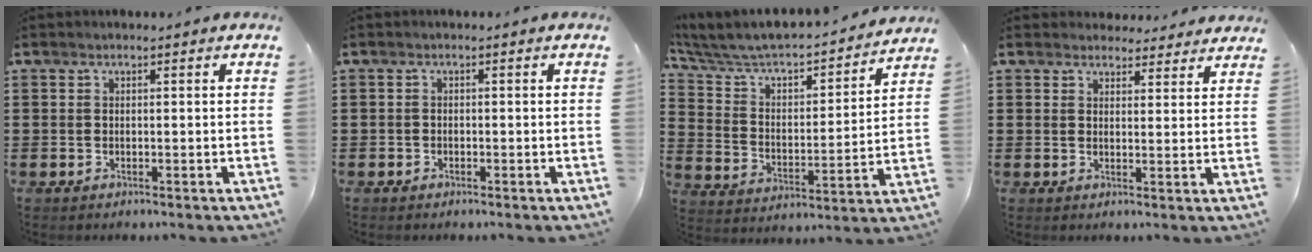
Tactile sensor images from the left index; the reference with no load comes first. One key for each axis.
{"total": 0.7, "fx": -0.5, "fy": 0.4, "fz": 0.0, "tx": -0.003, "ty": 0.003, "tz": -0.013}
{"total": 5.2, "fx": 4.8, "fy": 1.3, "fz": 1.5, "tx": -0.056, "ty": -0.047, "tz": 0.074}
{"total": 3.5, "fx": 3.3, "fy": 0.9, "fz": 0.3, "tx": -0.008, "ty": -0.011, "tz": 0.062}